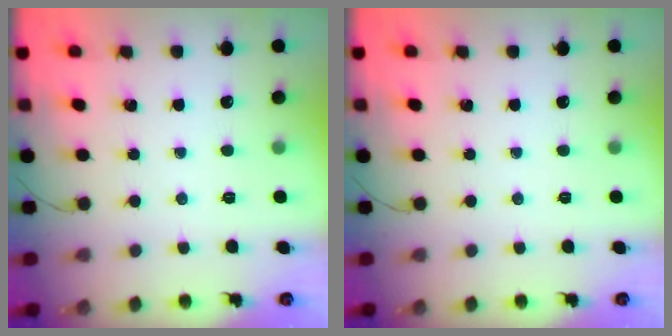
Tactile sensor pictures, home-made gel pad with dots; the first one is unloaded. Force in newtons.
{"total": 0.0}